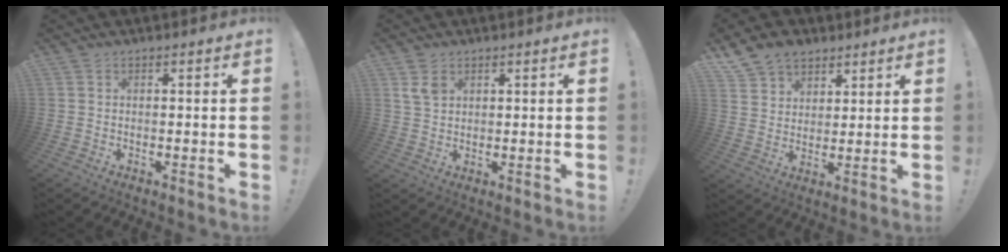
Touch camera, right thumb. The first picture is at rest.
{"total": 4.2, "force": [2.2, 2.8, 2.3], "torque": [-0.024, -0.009, 0.042]}
{"total": 9.8, "force": [6.8, 6.5, 2.7], "torque": [-0.047, -0.040, 0.136]}